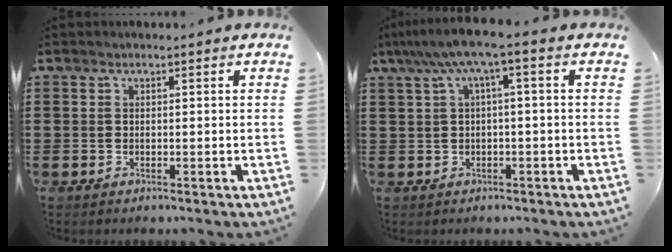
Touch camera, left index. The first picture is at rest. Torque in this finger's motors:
{"motor_torque": [1.34, -0.79, 0.67, 0.21]}